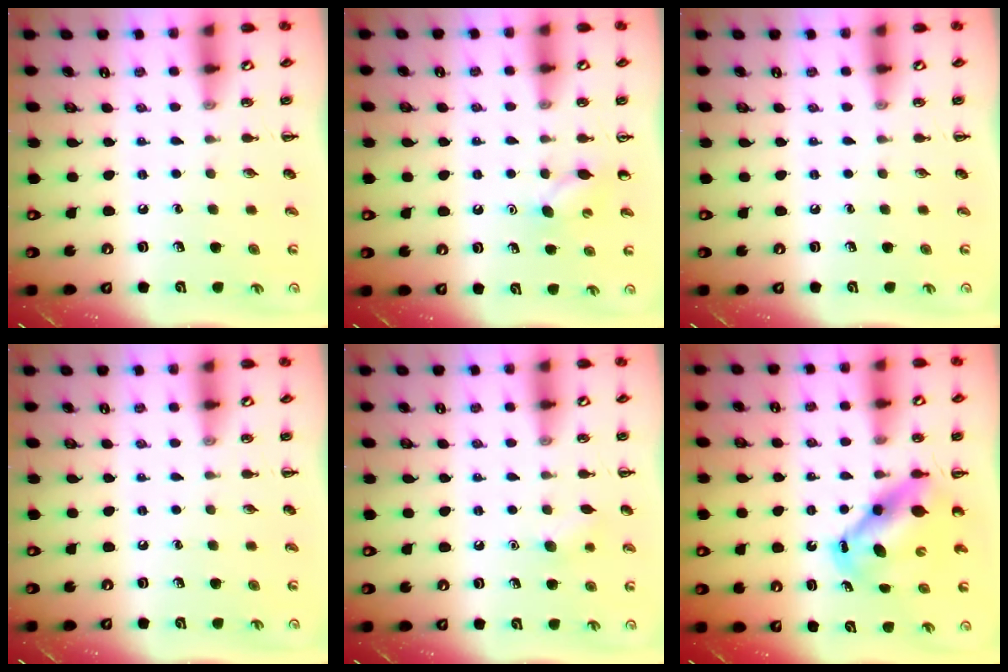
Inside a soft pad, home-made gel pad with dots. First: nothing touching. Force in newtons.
{"total": 4.5, "press": 4.3, "slide": 1.2}
{"total": 0.0}
{"total": 0.0}
{"total": 6.1, "press": 6.0, "slide": 1.4}
{"total": 6.9, "press": 6.6, "slide": 2.0}